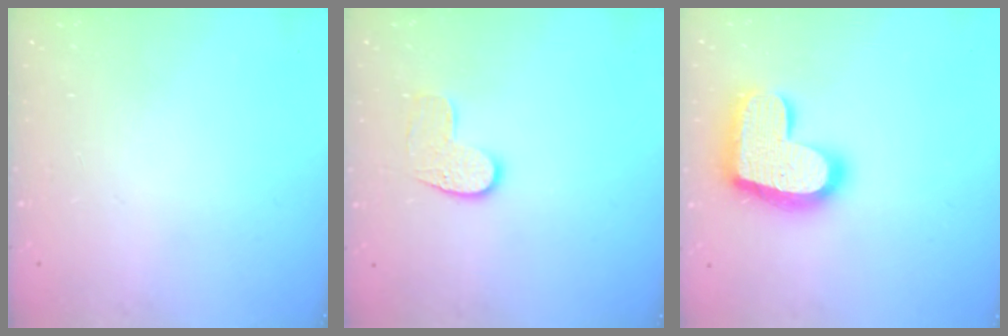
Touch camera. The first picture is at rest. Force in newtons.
{"total": 6.6, "press": 6.6, "slide": 0.3}
{"total": 17.7, "press": 17.7, "slide": 1.2}